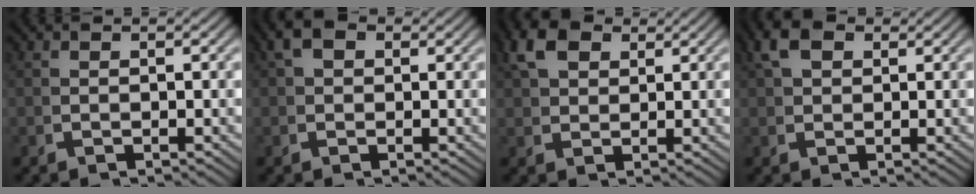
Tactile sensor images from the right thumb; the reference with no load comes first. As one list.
[{"total": 2.5, "force": [1.2, 1.6, 1.6], "torque": [-0.030, -0.001, 0.020]}, {"total": 4.2, "force": [3.1, 1.9, 2.0], "torque": [-0.038, 0.005, 0.060]}, {"total": 3.2, "force": [2.1, 1.6, 1.7], "torque": [-0.038, 0.002, 0.041]}]